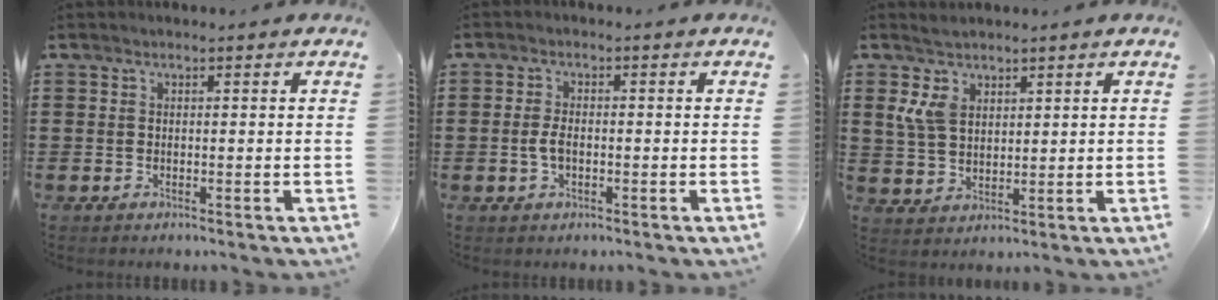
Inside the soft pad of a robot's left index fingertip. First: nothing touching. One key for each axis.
{"total": 2.9, "fx": -0.5, "fy": 1.4, "fz": 2.5, "tx": -0.071, "ty": -0.005, "tz": -0.016}
{"total": 5.2, "fx": 2.9, "fy": 3.3, "fz": 2.7, "tx": -0.073, "ty": 0.009, "tz": 0.053}